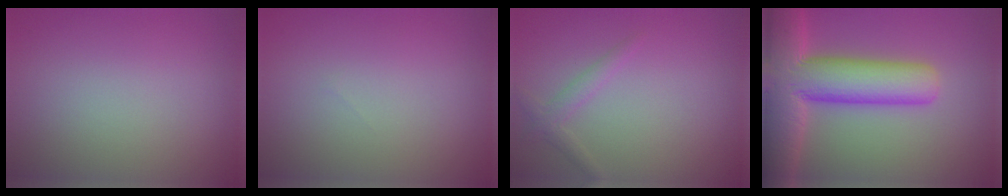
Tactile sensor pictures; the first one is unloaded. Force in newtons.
{"total": 0.0}
{"total": 1.5, "press": 1.5, "slide": 0.1}
{"total": 11.5, "press": 11.4, "slide": 0.7}